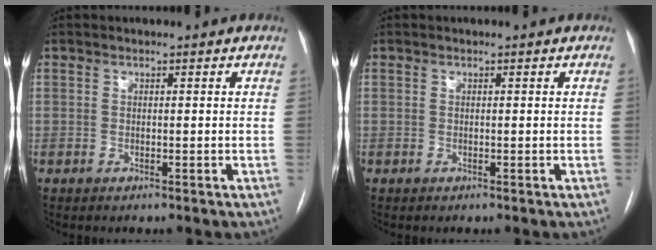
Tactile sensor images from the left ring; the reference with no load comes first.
{"total": 0.0}